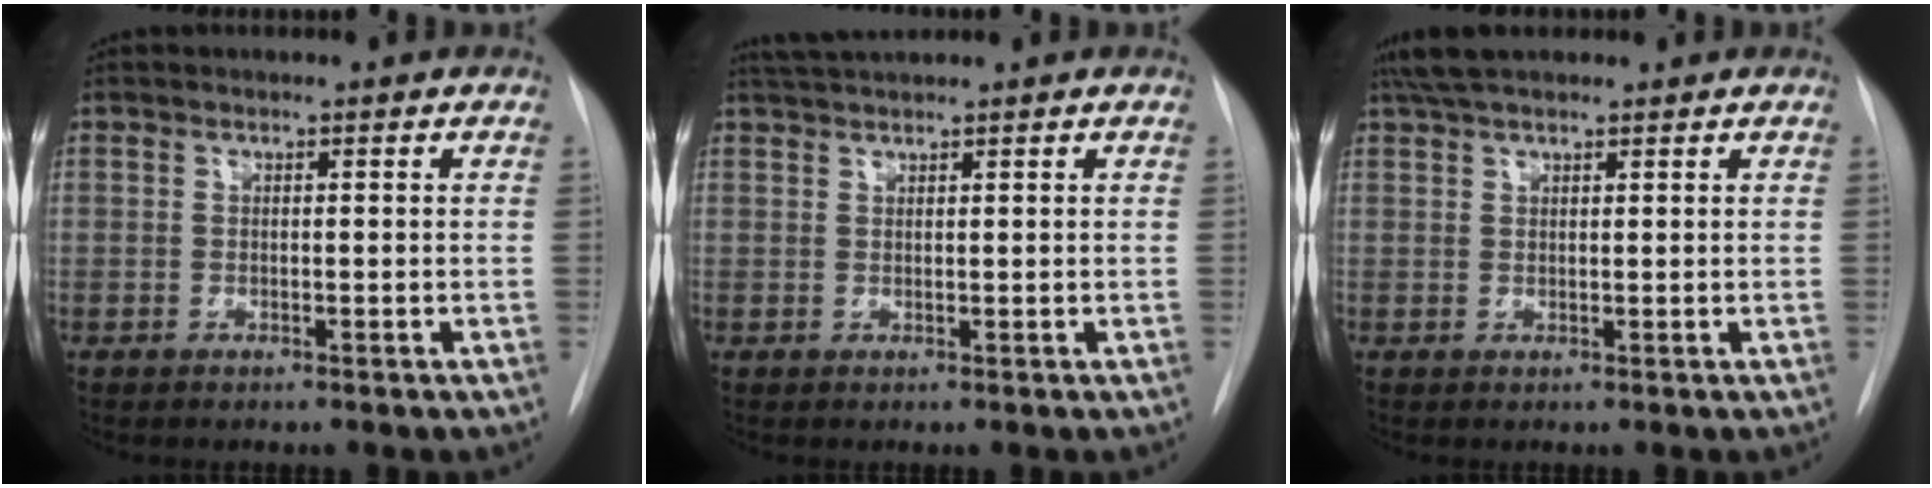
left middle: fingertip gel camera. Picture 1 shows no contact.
{"total": 2.8, "force": [2.6, -0.4, 0.9], "torque": [-0.014, 0.019, 0.051]}
{"total": 5.4, "force": [4.4, 1.3, 2.7], "torque": [-0.050, 0.032, 0.082]}